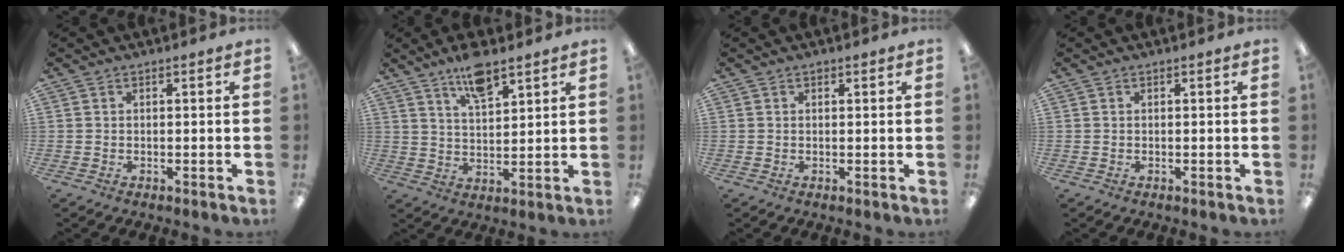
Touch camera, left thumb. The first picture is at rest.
{"total": 8.3, "force": [6.4, 2.5, 4.6], "torque": [-0.083, -0.030, 0.113]}
{"total": 0.6, "force": [0.4, 0.3, 0.2], "torque": [0.002, 0.000, 0.005]}
{"total": 0.0}